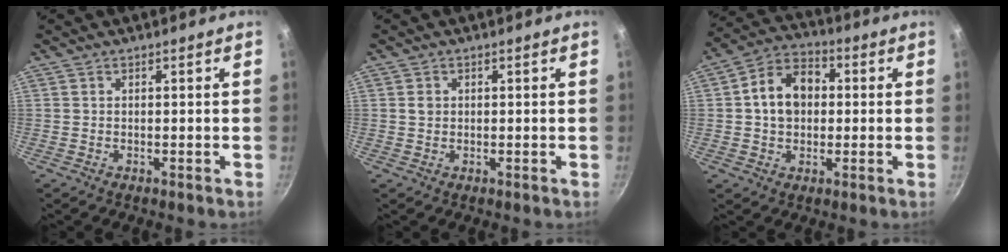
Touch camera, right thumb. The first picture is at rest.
{"total": 1.4, "force": [0.2, 1.2, 0.7], "torque": [-0.008, 0.003, 0.003]}
{"total": 10.8, "force": [0.9, 8.2, 7.0], "torque": [-0.087, 0.024, 0.001]}